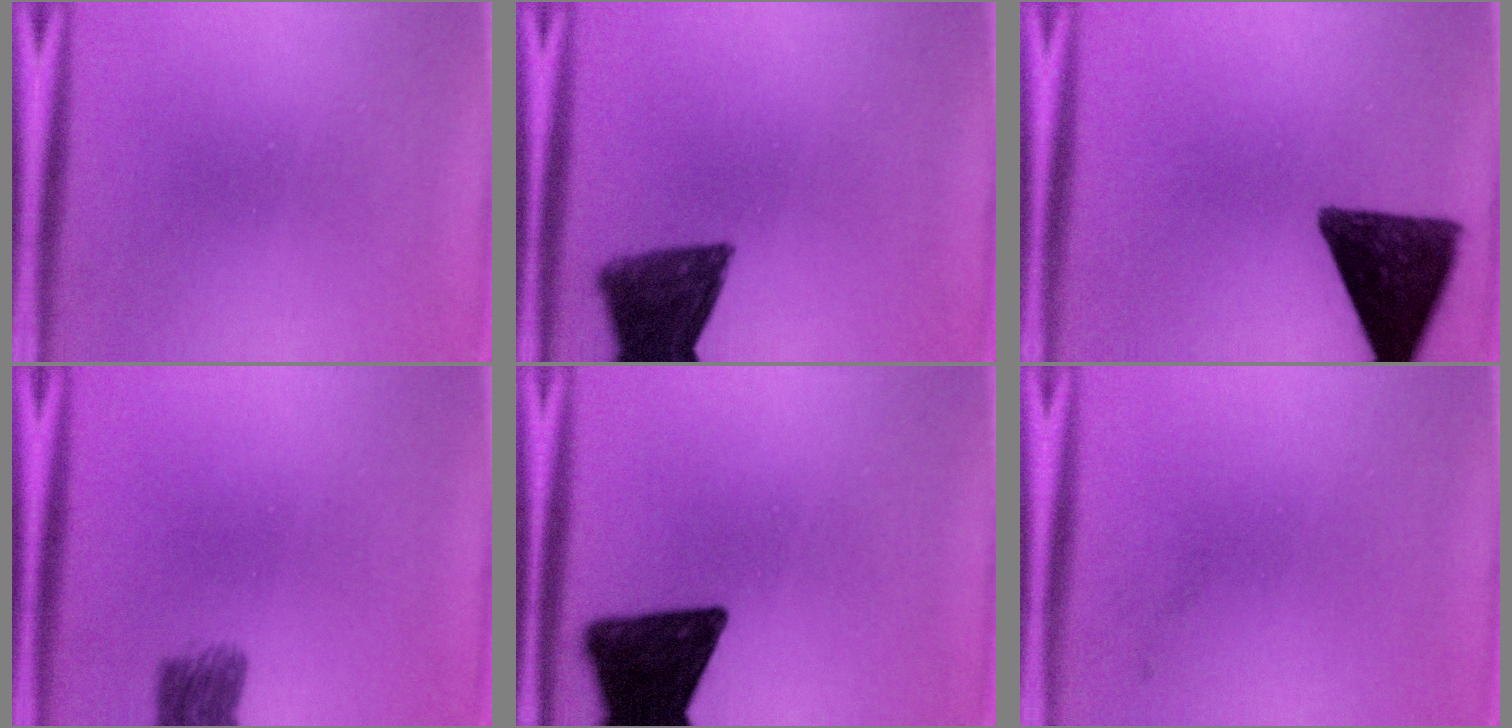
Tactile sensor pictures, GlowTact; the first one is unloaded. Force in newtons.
{"total": 12.0}
{"total": 13.9}
{"total": 3.9}
{"total": 14.8}
{"total": 1.1}